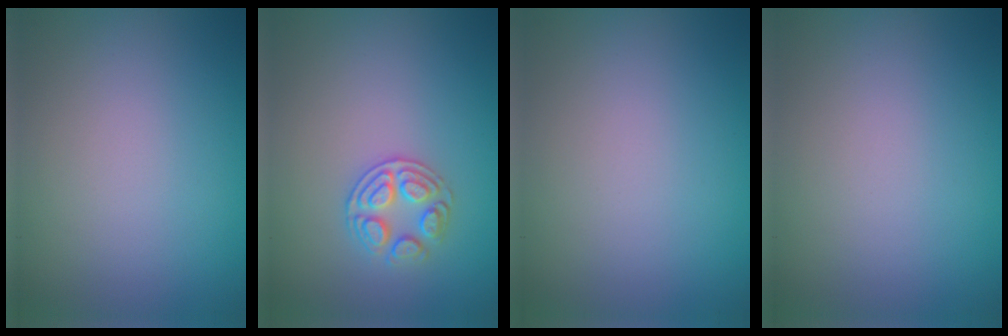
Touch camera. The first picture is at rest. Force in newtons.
{"total": 2.6, "press": 2.5, "slide": 0.8}
{"total": 0.0}
{"total": 0.0}